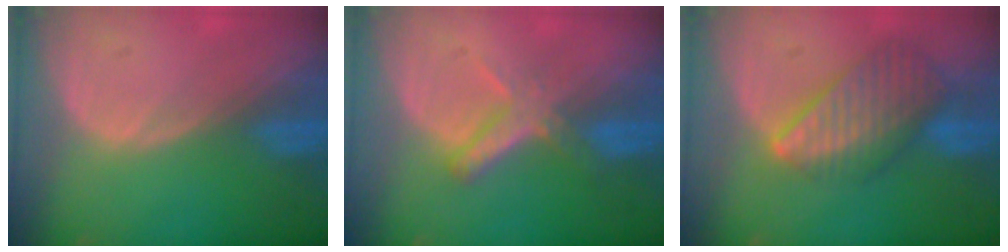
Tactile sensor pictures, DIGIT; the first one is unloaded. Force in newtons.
{"total": 5.5, "press": 5.0, "slide": 2.4}
{"total": 8.9, "press": 7.8, "slide": 4.3}